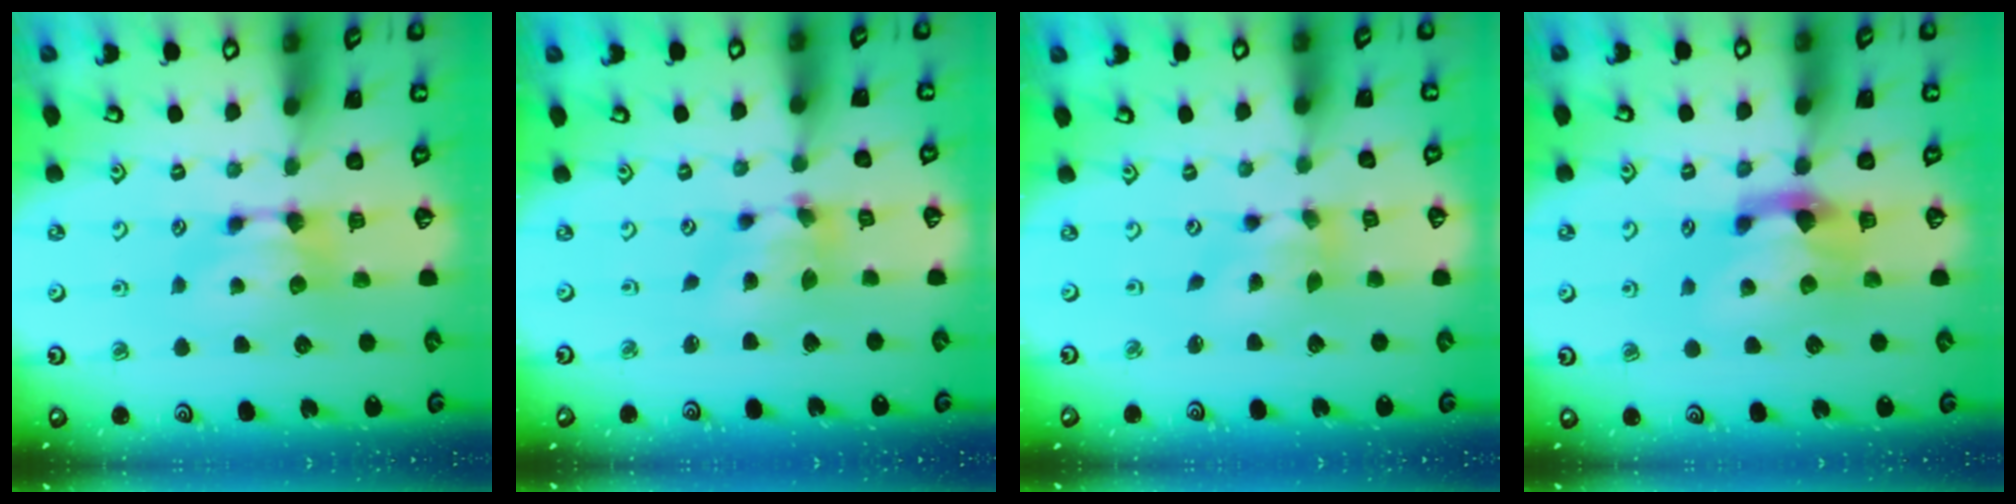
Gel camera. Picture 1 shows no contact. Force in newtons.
{"total": 4.2, "press": 3.8, "slide": 1.8}
{"total": 2.7, "press": 2.3, "slide": 1.4}
{"total": 2.9, "press": 2.6, "slide": 1.5}